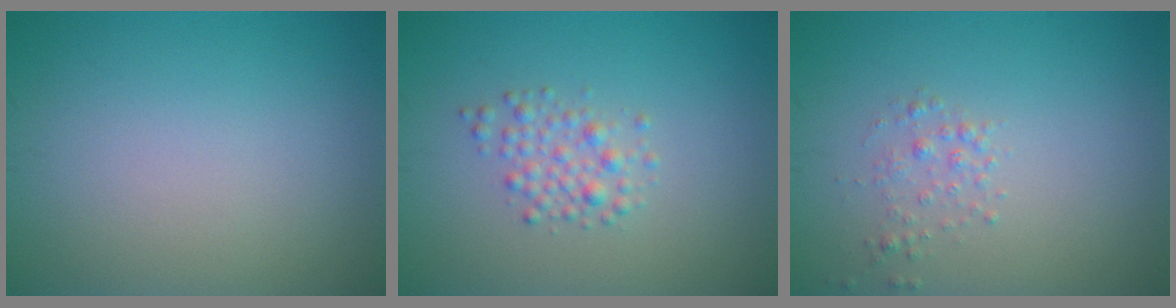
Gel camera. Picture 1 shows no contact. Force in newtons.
{"total": 2.1, "press": 2.1, "slide": 0.0}
{"total": 1.3, "press": 1.2, "slide": 0.1}